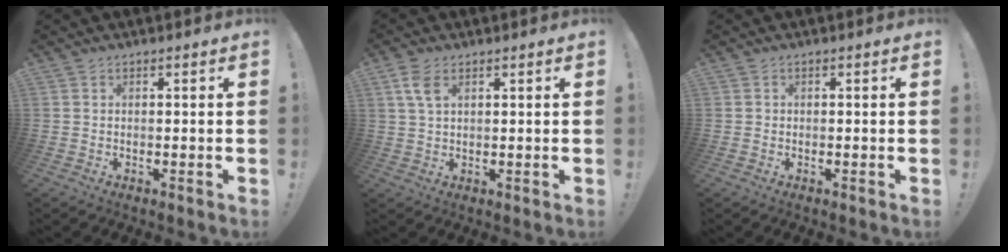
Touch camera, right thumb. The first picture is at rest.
{"total": 5.2, "force": [2.4, 2.8, 3.6], "torque": [-0.070, -0.002, 0.046]}
{"total": 0.6, "force": [-0.1, 0.6, 0.1], "torque": [-0.003, 0.003, -0.002]}